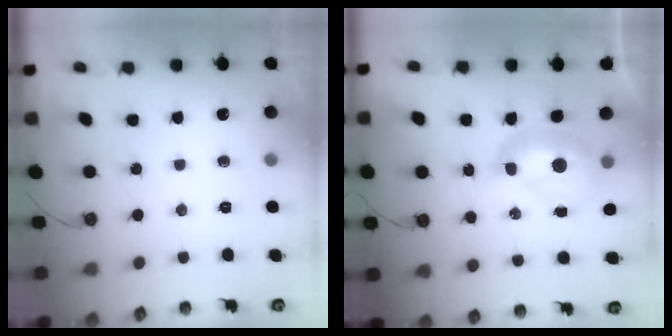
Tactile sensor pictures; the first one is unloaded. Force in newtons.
{"total": 2.1, "press": 2.0, "slide": 0.7}